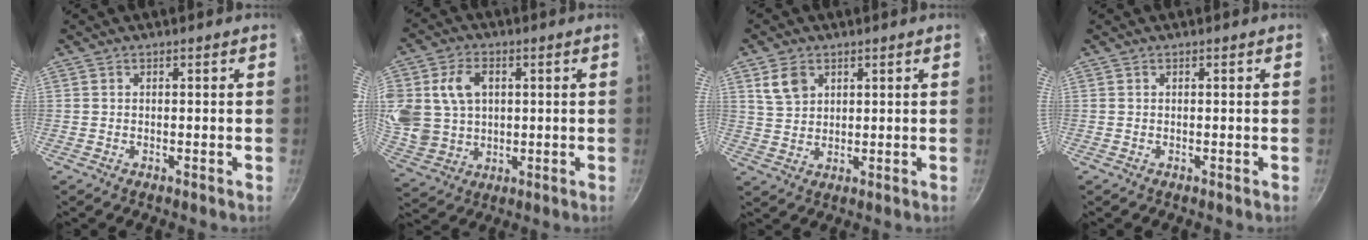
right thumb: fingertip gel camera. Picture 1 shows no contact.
{"total": 16.8, "force": [3.4, 13.1, 9.9], "torque": [-0.208, 0.007, 0.077]}
{"total": 5.6, "force": [2.6, 4.0, 2.9], "torque": [-0.037, -0.004, 0.055]}
{"total": 0.0}